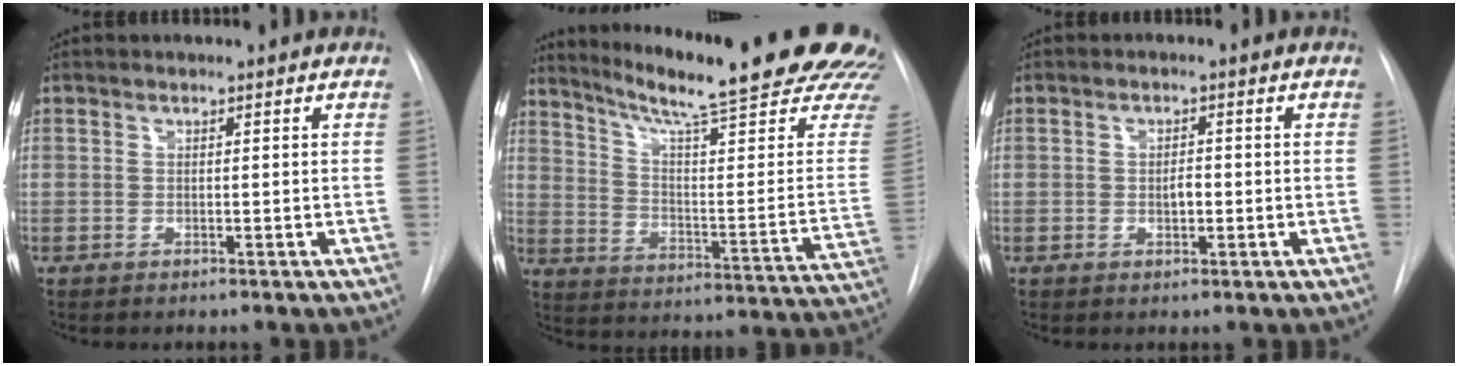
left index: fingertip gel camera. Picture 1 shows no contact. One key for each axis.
{"total": 28.5, "fx": 23.2, "fy": 1.0, "fz": 16.5, "tx": -0.218, "ty": -0.099, "tz": 0.298}
{"total": 2.0, "fx": -1.0, "fy": 0.9, "fz": 1.5, "tx": -0.024, "ty": -0.004, "tz": -0.015}